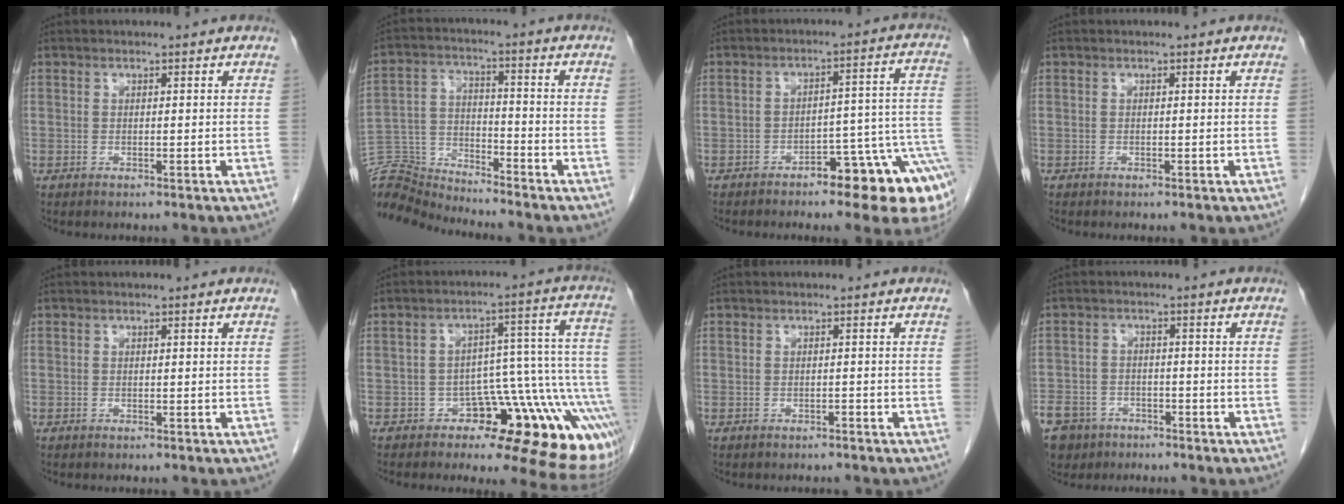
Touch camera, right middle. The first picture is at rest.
{"total": 9.5, "force": [-9.4, -0.5, -1.0], "torque": [0.013, 0.020, -0.181]}
{"total": 11.8, "force": [-6.4, 3.2, 9.3], "torque": [-0.069, 0.029, -0.085]}
{"total": 0.0}
{"total": 0.0}
{"total": 13.5, "force": [-7.7, 4.8, 10.0], "torque": [-0.055, 0.071, -0.104]}
{"total": 1.4, "force": [-1.3, 0.5, 0.1], "torque": [-0.008, -0.001, -0.017]}
{"total": 12.2, "force": [-7.8, 8.7, 3.6], "torque": [-0.113, -0.006, -0.120]}